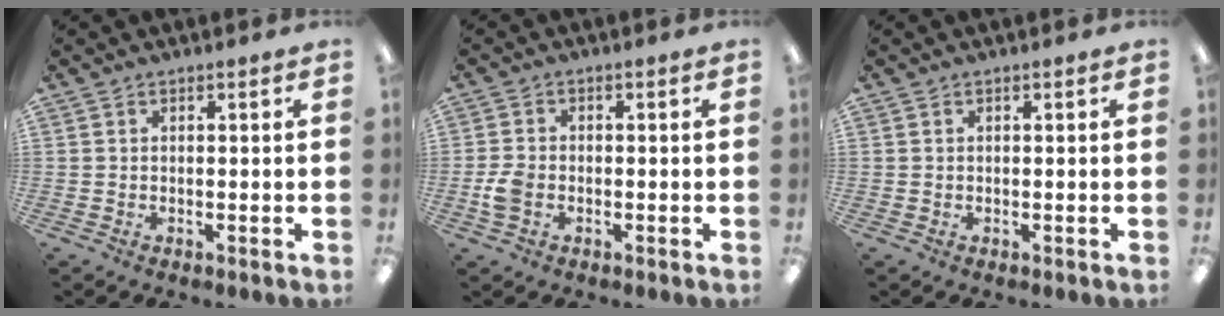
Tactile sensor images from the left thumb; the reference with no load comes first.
{"total": 4.1, "force": [-1.3, 2.9, 2.7], "torque": [-0.058, 0.005, -0.025]}
{"total": 0.0}